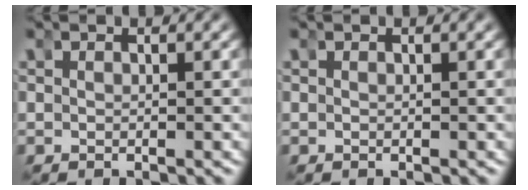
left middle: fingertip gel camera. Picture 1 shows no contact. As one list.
[{"total": 0.0}]